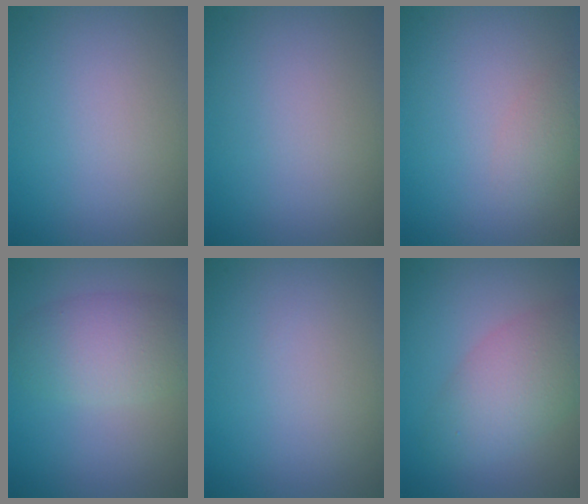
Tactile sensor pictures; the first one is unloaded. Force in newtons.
{"total": 0.0}
{"total": 1.4, "press": 1.4, "slide": 0.1}
{"total": 4.6, "press": 4.6, "slide": 0.1}
{"total": 0.0}
{"total": 4.8, "press": 4.8, "slide": 0.2}